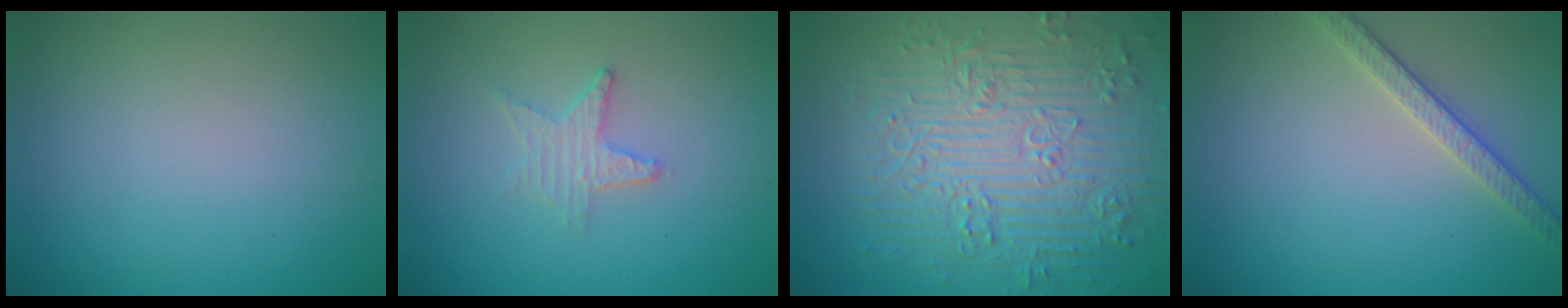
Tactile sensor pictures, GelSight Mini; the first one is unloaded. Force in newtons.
{"total": 2.1, "press": 2.0, "slide": 0.4}
{"total": 9.2, "press": 6.8, "slide": 6.2}
{"total": 2.7, "press": 2.6, "slide": 0.6}